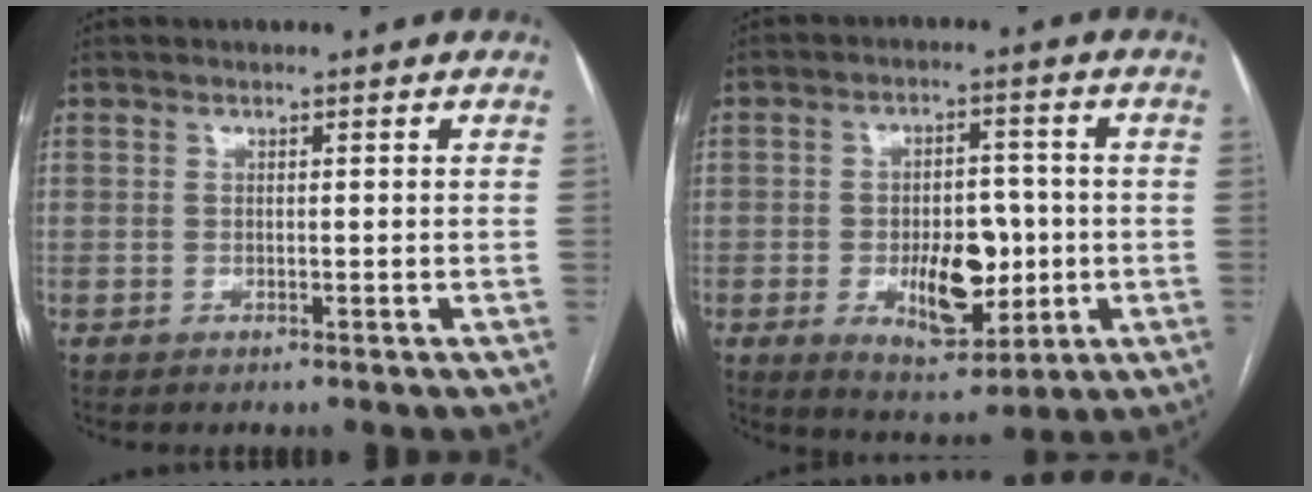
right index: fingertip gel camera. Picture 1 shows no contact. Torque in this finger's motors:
{"motor_torque": [0.31, 0.14, 0.25, 0.09]}